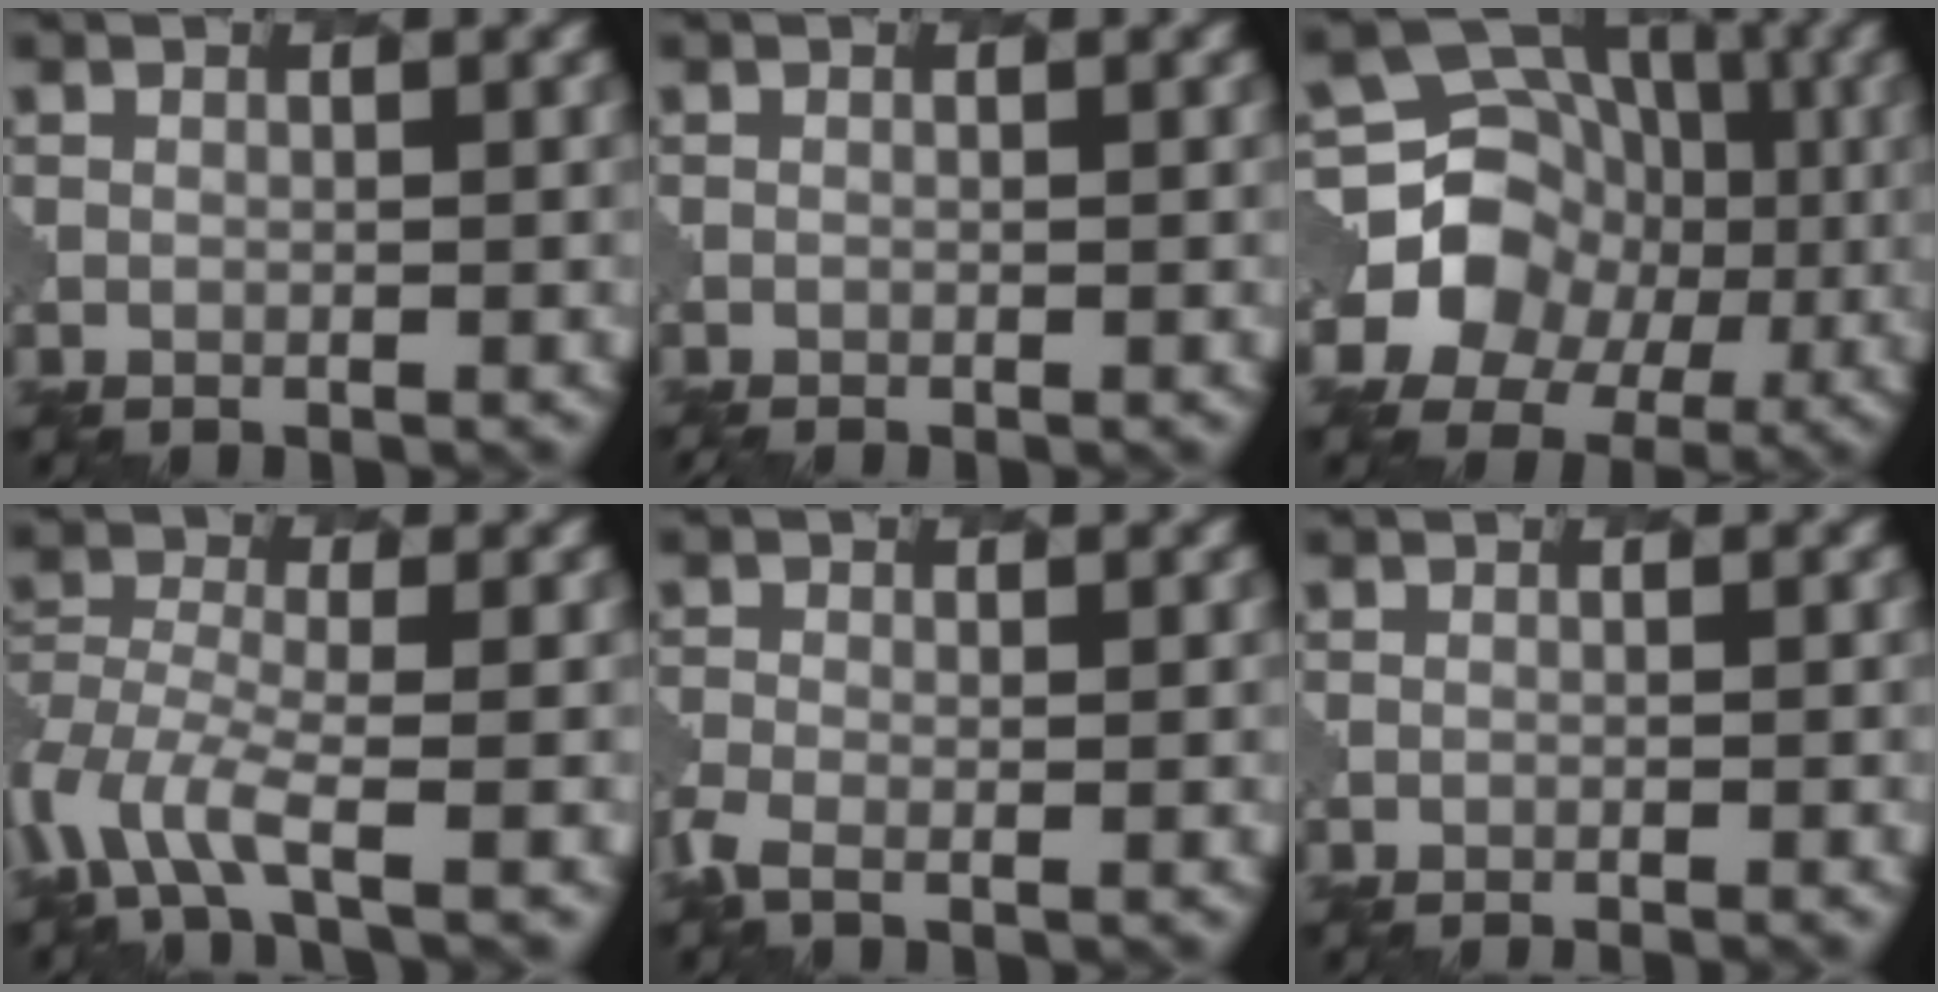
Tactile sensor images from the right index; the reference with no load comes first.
{"total": 1.1, "force": [-0.7, 0.4, 0.7], "torque": [0.003, -0.001, -0.005]}
{"total": 10.8, "force": [-0.8, 9.7, 4.7], "torque": [-0.063, 0.007, -0.035]}
{"total": 5.9, "force": [-3.2, 2.4, 4.4], "torque": [-0.111, -0.014, -0.073]}
{"total": 2.0, "force": [-1.5, 0.5, 1.2], "torque": [-0.032, -0.010, -0.037]}
{"total": 1.0, "force": [-0.8, 0.2, 0.4], "torque": [0.007, -0.001, -0.015]}